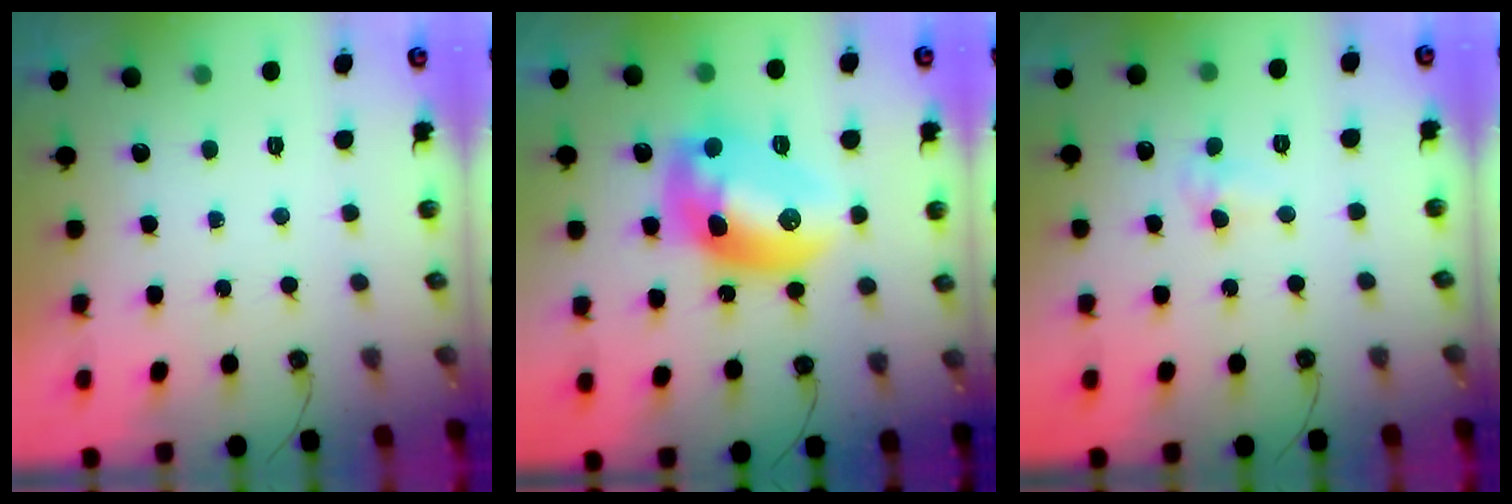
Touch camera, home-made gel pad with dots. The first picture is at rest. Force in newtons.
{"total": 16.3, "press": 16.2, "slide": 1.5}
{"total": 3.5, "press": 3.5, "slide": 0.5}